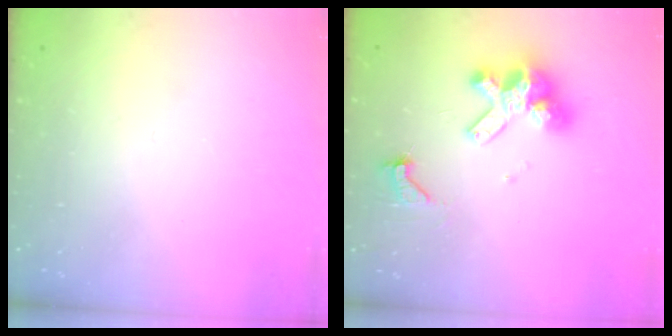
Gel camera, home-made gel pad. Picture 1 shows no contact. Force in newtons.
{"total": 11.3, "press": 11.2, "slide": 1.2}